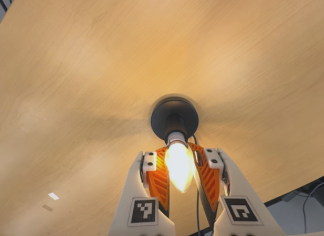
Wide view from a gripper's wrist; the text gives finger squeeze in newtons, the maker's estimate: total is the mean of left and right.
{"total": 21.7, "left": 20.6, "right": 22.9}